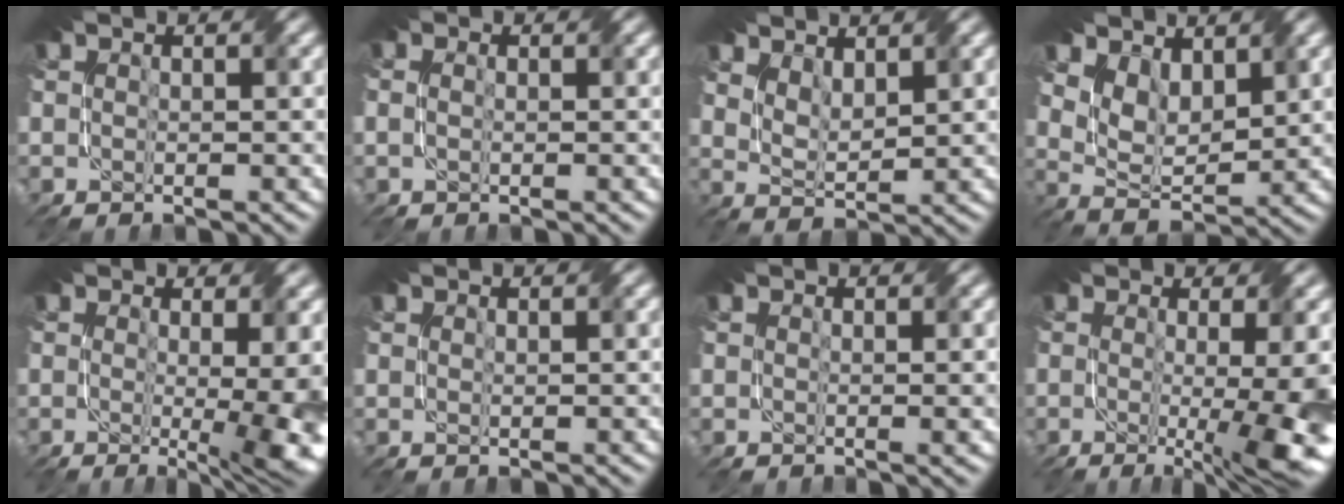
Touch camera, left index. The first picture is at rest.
{"total": 0.7, "force": [0.1, 0.6, 0.4], "torque": [-0.009, 0.003, -0.001]}
{"total": 3.3, "force": [2.7, 1.2, 1.6], "torque": [-0.042, 0.000, 0.054]}
{"total": 4.6, "force": [3.0, 2.6, 2.3], "torque": [-0.055, -0.002, 0.049]}
{"total": 9.0, "force": [-0.6, 3.0, 8.4], "torque": [-0.081, -0.006, -0.010]}
{"total": 0.0}
{"total": 1.4, "force": [0.1, 0.5, 1.3], "torque": [-0.011, -0.002, 0.000]}
{"total": 9.5, "force": [-1.2, 2.7, 9.0], "torque": [-0.101, -0.007, -0.016]}